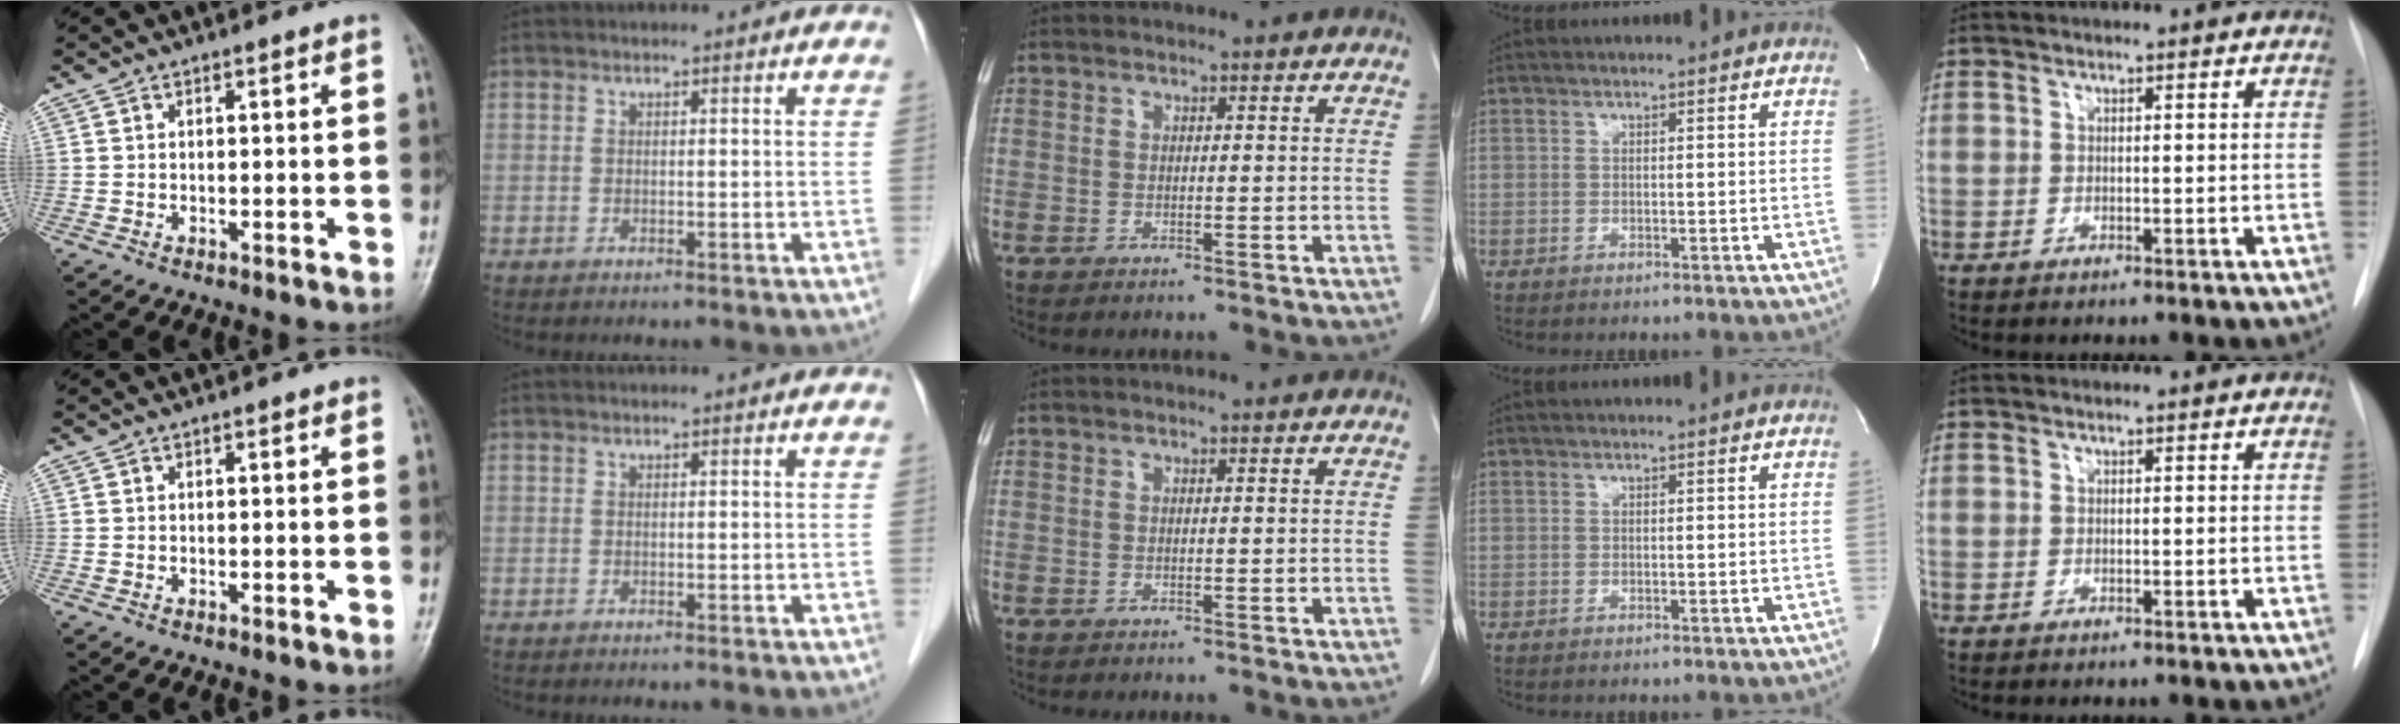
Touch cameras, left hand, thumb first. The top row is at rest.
{}